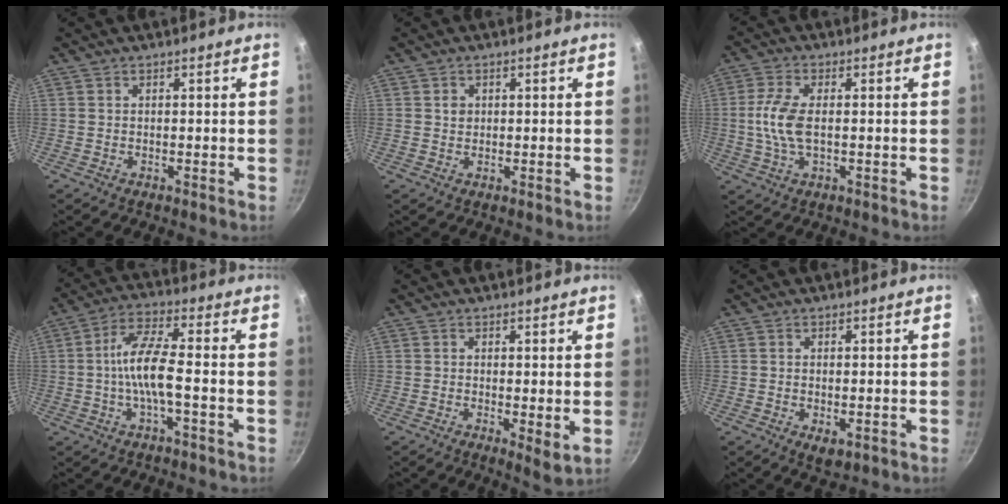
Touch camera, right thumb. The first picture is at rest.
{"total": 1.6, "force": [0.4, 1.5, 0.6], "torque": [-0.006, 0.003, 0.005]}
{"total": 7.7, "force": [-0.1, 3.7, 6.8], "torque": [-0.146, 0.008, -0.007]}
{"total": 9.1, "force": [-1.6, 2.4, 8.6], "torque": [-0.169, 0.029, -0.041]}
{"total": 3.8, "force": [0.2, 1.4, 3.6], "torque": [-0.053, -0.018, 0.004]}
{"total": 3.2, "force": [-0.7, 1.8, 2.5], "torque": [-0.038, -0.012, -0.007]}